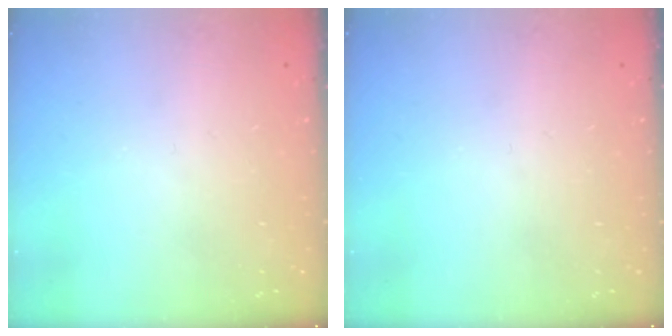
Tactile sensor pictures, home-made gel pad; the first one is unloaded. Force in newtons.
{"total": 0.0}